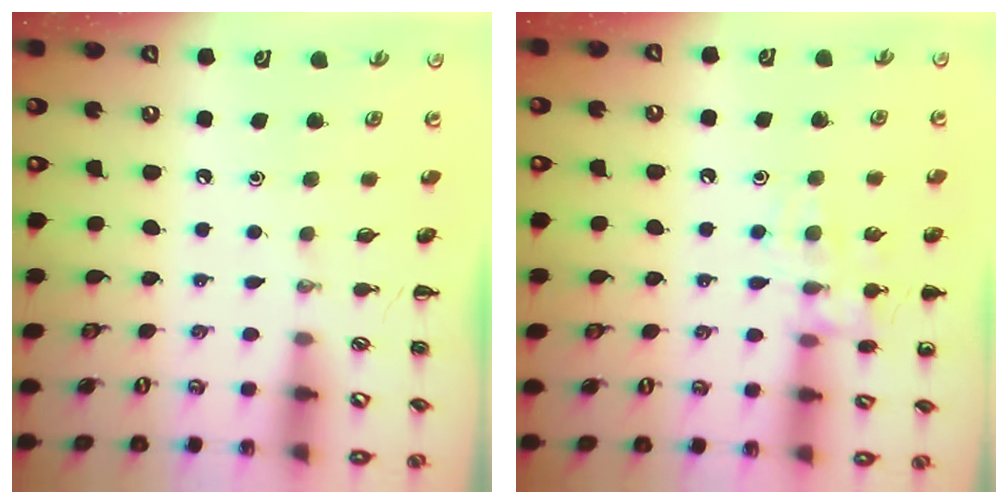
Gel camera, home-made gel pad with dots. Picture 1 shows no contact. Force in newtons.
{"total": 11.4, "press": 11.3, "slide": 1.3}